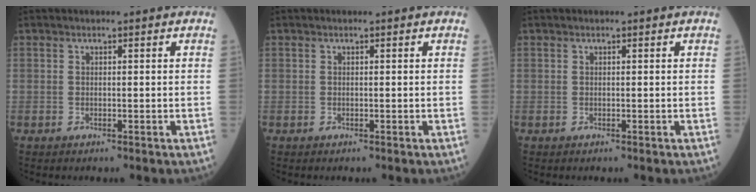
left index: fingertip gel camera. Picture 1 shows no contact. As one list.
[{"total": 0.0}, {"total": 0.0}]